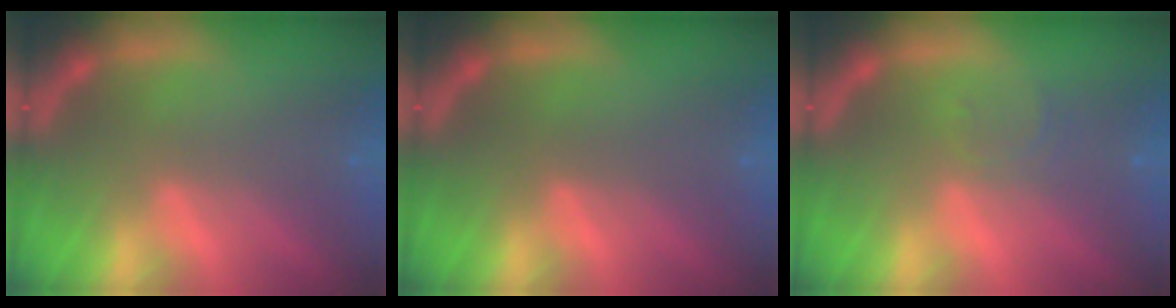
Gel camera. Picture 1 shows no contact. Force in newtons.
{"total": 0.0}
{"total": 1.5}